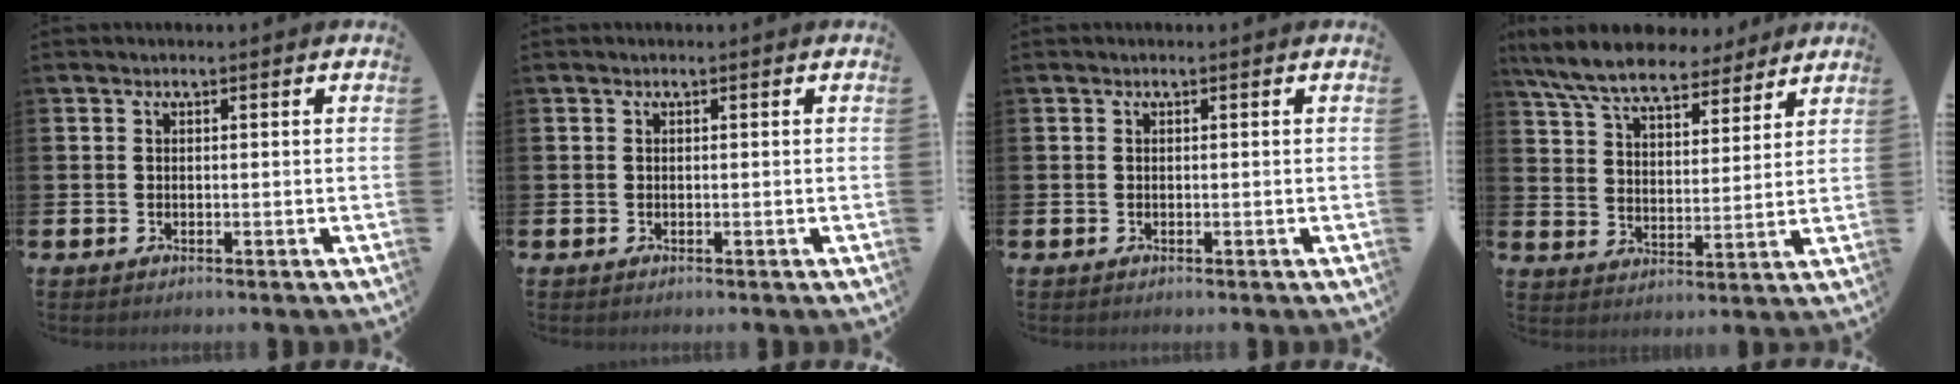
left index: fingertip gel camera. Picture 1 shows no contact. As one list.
[{"total": 0.0}, {"total": 0.0}, {"total": 8.5, "force": [7.8, 2.1, 2.8], "torque": [-0.088, -0.040, 0.140]}]